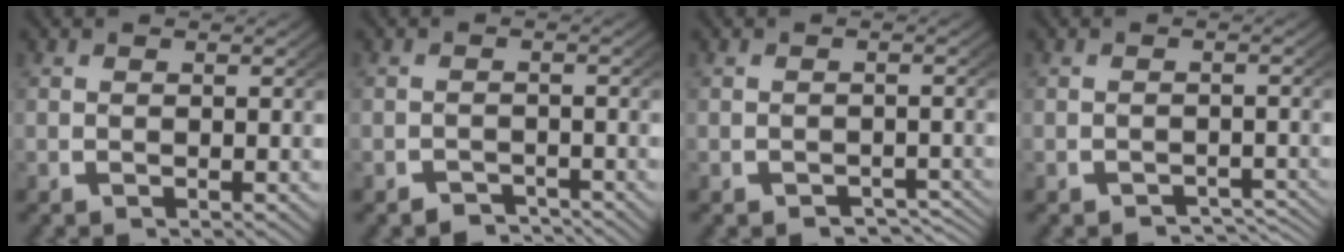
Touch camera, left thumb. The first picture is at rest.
{"total": 2.3, "force": [-2.2, 0.8, 0.4], "torque": [-0.002, -0.010, -0.038]}
{"total": 2.9, "force": [-2.4, 1.3, 1.2], "torque": [-0.008, -0.010, -0.033]}
{"total": 3.1, "force": [-2.7, 1.1, 1.1], "torque": [-0.011, -0.010, -0.038]}